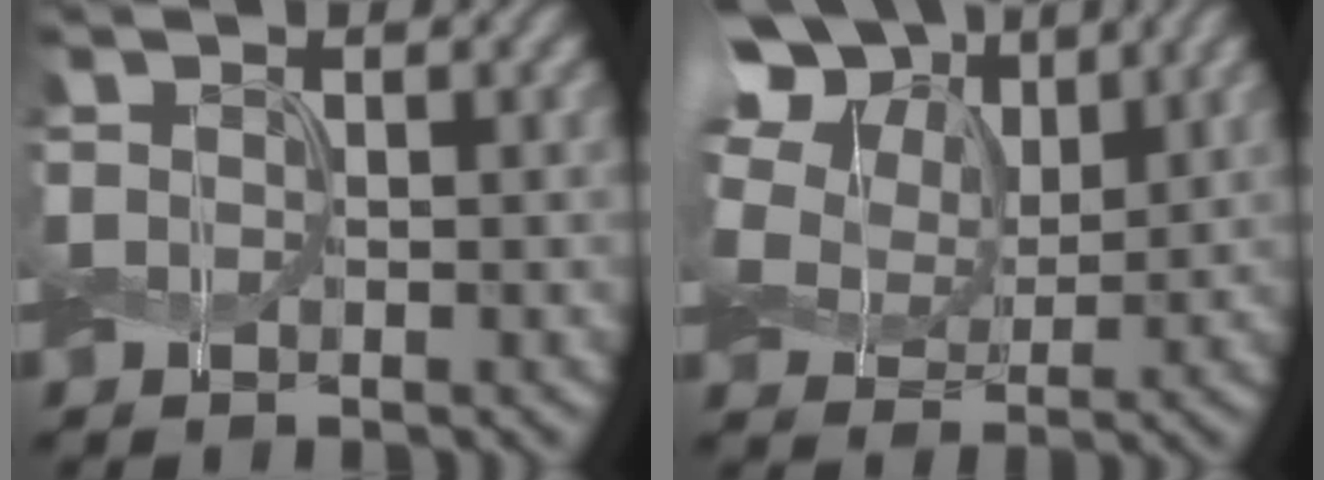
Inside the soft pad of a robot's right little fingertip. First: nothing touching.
{"total": 13.5, "force": [4.8, 9.9, 7.8], "torque": [-0.194, 0.039, 0.073]}